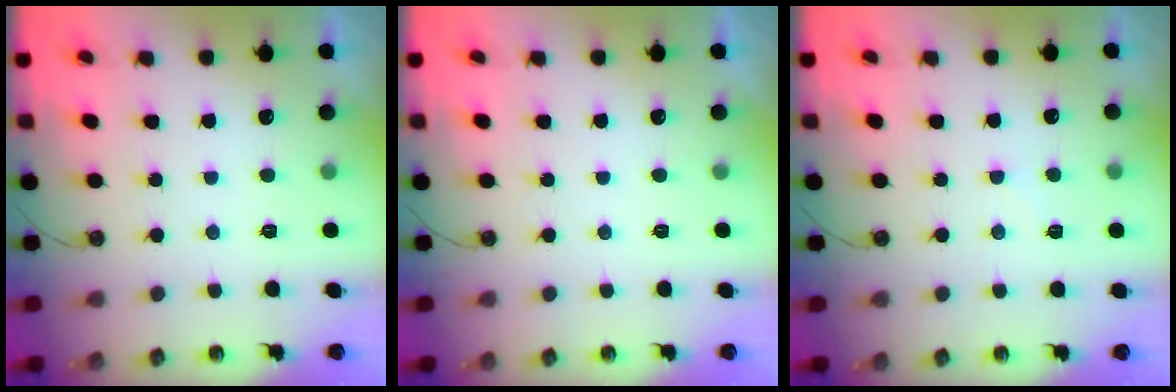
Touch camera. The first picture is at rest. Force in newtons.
{"total": 0.0}
{"total": 4.5, "press": 4.5, "slide": 0.7}